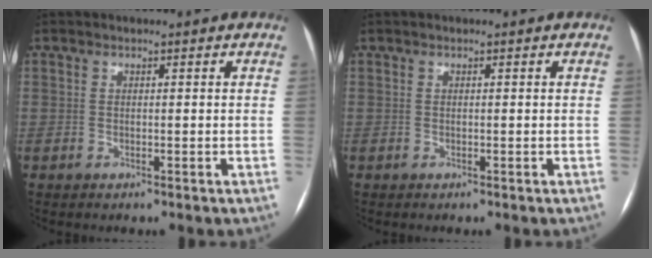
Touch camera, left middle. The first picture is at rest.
{"total": 0.0}